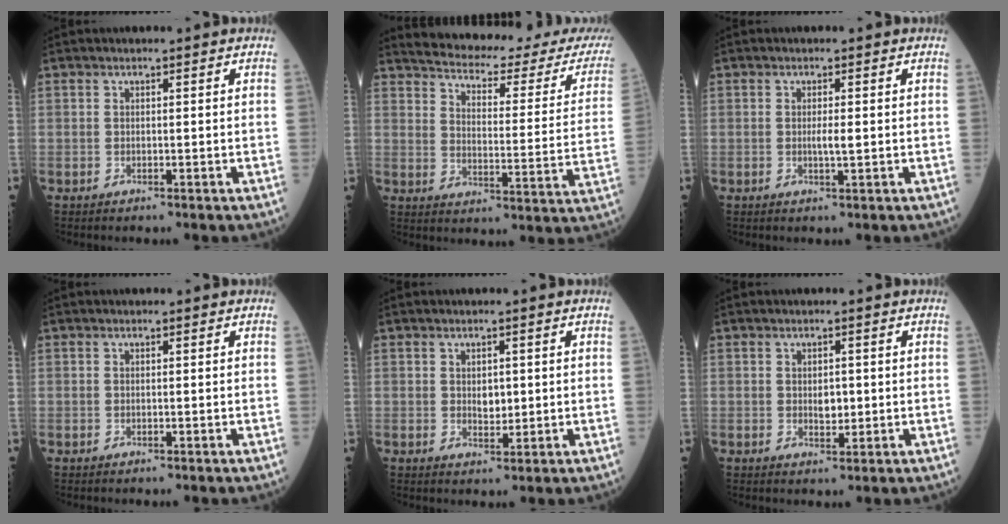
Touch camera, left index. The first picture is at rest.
{"total": 24.3, "force": [22.1, 3.0, 9.5], "torque": [-0.135, -0.066, 0.264]}
{"total": 1.6, "force": [0.0, 0.1, 1.6], "torque": [-0.032, -0.002, 0.001]}
{"total": 0.0}
{"total": 2.2, "force": [0.4, 1.4, 1.7], "torque": [-0.031, -0.002, 0.010]}
{"total": 2.1, "force": [0.1, 1.2, 1.7], "torque": [-0.028, -0.002, 0.005]}